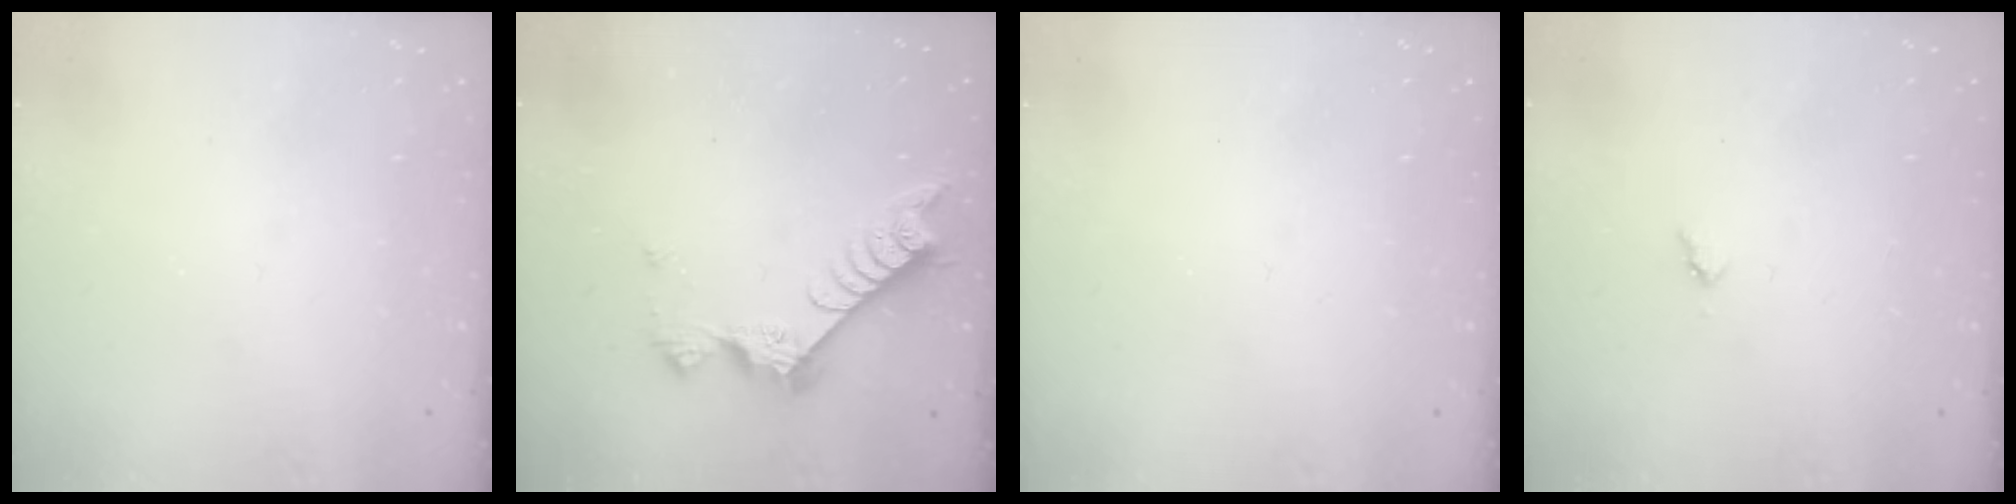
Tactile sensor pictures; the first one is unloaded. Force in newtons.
{"total": 9.0, "press": 9.0, "slide": 1.0}
{"total": 0.0}
{"total": 3.0, "press": 3.0, "slide": 0.3}